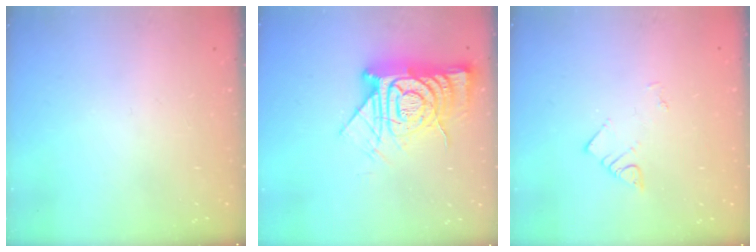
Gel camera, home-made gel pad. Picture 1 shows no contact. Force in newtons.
{"total": 17.2, "press": 17.1, "slide": 1.5}
{"total": 3.4, "press": 3.4, "slide": 0.4}